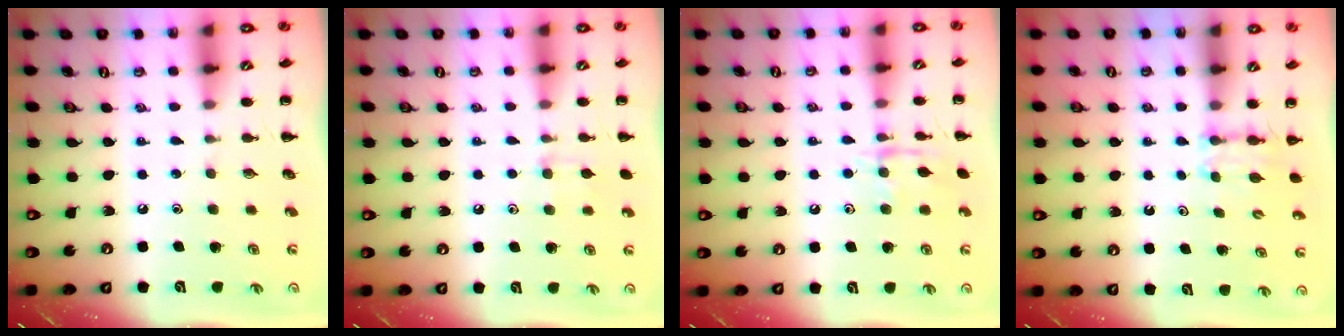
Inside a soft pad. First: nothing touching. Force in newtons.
{"total": 6.9, "press": 6.6, "slide": 2.0}
{"total": 9.3, "press": 9.3, "slide": 0.5}
{"total": 4.0, "press": 3.7, "slide": 1.3}